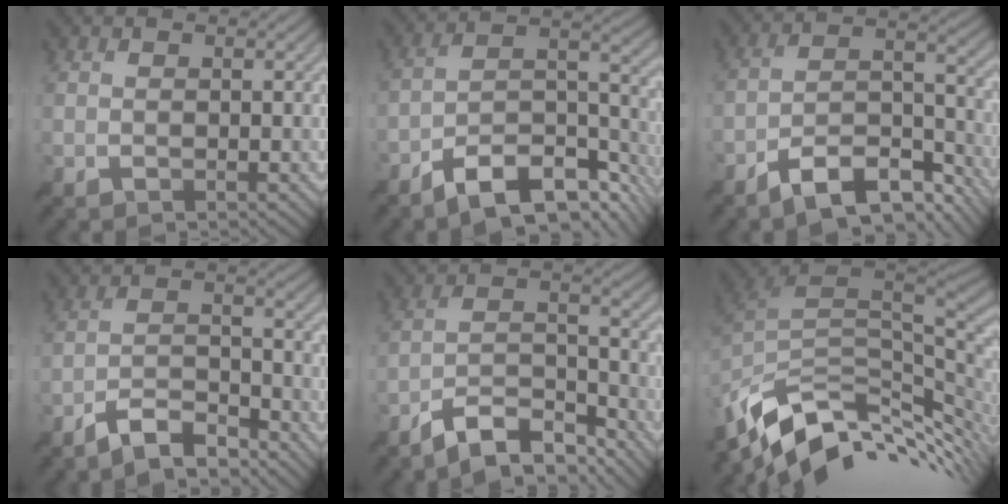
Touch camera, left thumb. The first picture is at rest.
{"total": 13.1, "force": [-9.7, 3.6, 8.1], "torque": [-0.134, -0.001, -0.176]}
{"total": 11.8, "force": [-9.0, 3.3, 6.9], "torque": [-0.115, 0.002, -0.166]}
{"total": 6.6, "force": [-5.5, 1.5, 3.2], "torque": [-0.058, 0.001, -0.110]}
{"total": 9.8, "force": [-8.3, 2.4, 4.7], "torque": [-0.079, 0.009, -0.159]}
{"total": 13.5, "force": [-3.9, 7.4, 10.6], "torque": [-0.232, -0.019, -0.061]}